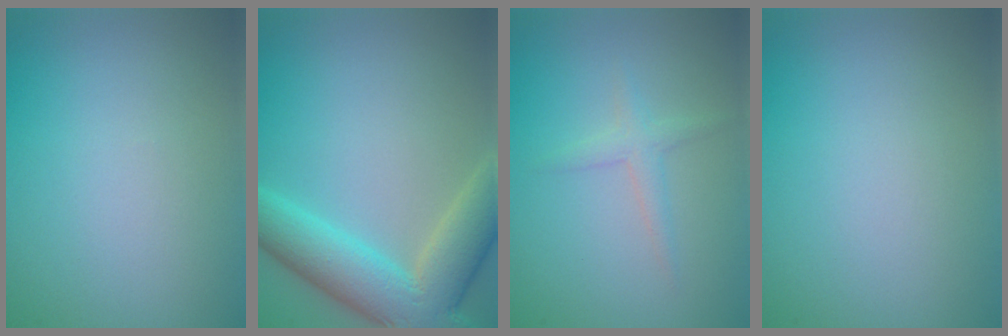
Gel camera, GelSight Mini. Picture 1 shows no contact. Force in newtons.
{"total": 8.6, "press": 8.6, "slide": 0.6}
{"total": 1.5, "press": 1.5, "slide": 0.1}
{"total": 0.0}